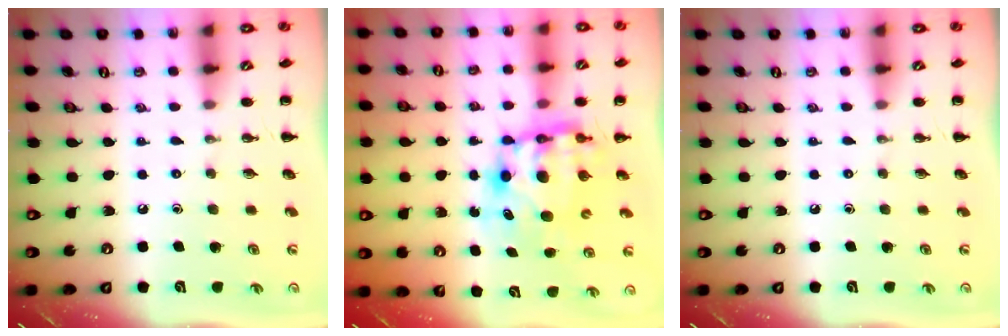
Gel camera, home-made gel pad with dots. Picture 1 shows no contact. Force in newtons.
{"total": 8.4, "press": 8.1, "slide": 2.0}
{"total": 0.0}